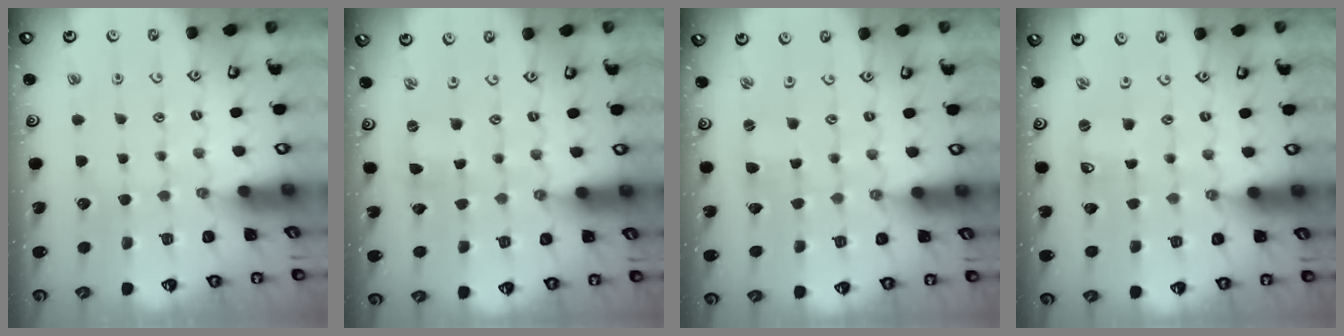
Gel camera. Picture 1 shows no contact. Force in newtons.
{"total": 0.0}
{"total": 1.4, "press": 1.3, "slide": 0.3}
{"total": 0.6, "press": 0.6, "slide": 0.1}